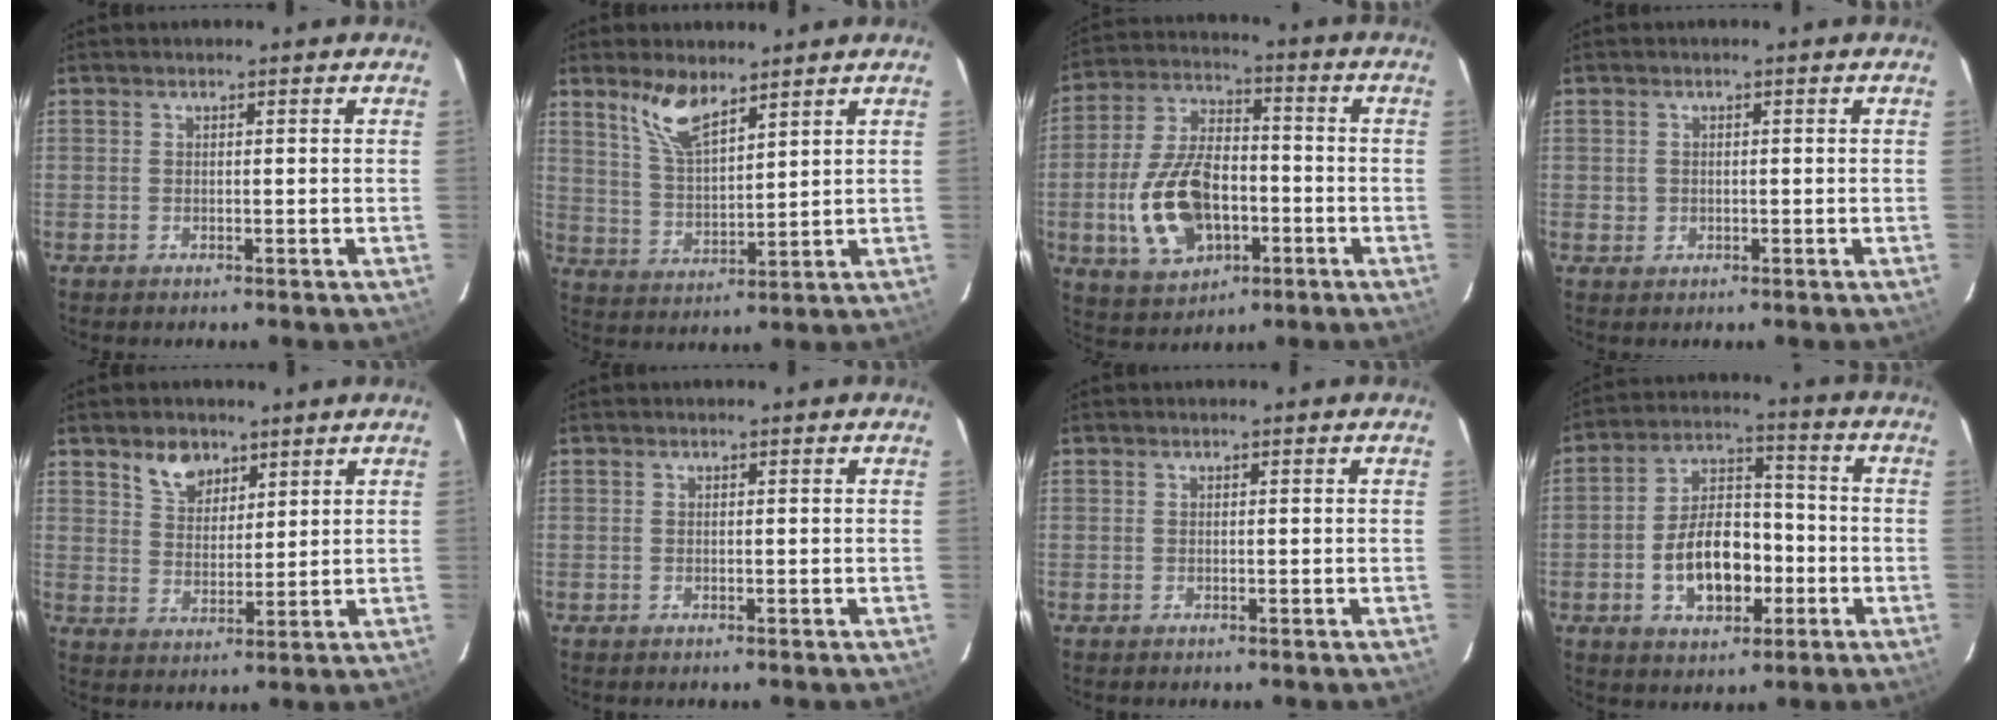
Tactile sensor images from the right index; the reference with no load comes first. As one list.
[{"total": 8.2, "force": [5.9, 2.7, 5.1], "torque": [-0.098, 0.004, 0.123]}, {"total": 16.5, "force": [-4.4, 9.8, 12.5], "torque": [-0.266, 0.008, -0.064]}, {"total": 1.5, "force": [0.0, 1.5, 0.3], "torque": [-0.004, 0.003, 0.002]}, {"total": 6.2, "force": [4.2, 3.8, 2.6], "torque": [-0.039, 0.008, 0.082]}, {"total": 0.0}, {"total": 0.0}, {"total": 12.6, "force": [-3.7, 7.4, 9.4], "torque": [-0.183, 0.024, -0.051]}]